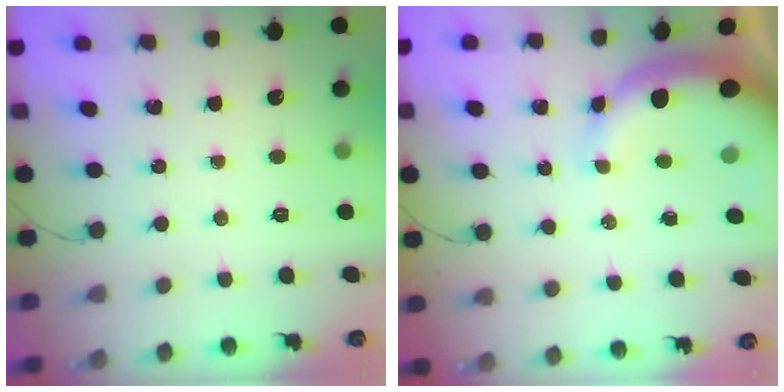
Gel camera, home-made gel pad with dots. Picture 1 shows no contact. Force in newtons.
{"total": 11.9, "press": 11.7, "slide": 2.3}